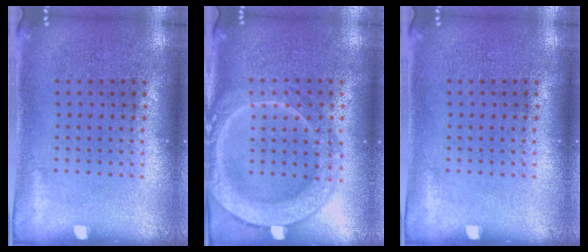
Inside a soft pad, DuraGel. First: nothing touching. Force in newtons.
{"total": 2.0, "press": 2.0, "slide": 0.3}
{"total": 0.0}